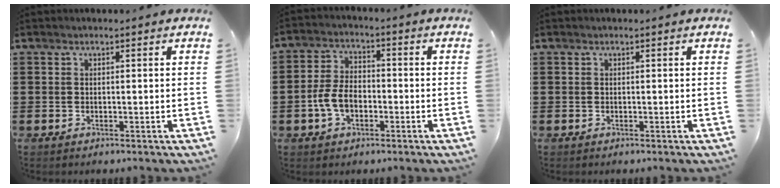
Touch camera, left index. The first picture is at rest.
{"total": 5.9, "force": [-2.0, 3.7, 4.2], "torque": [-0.102, 0.003, -0.044]}
{"total": 0.0}